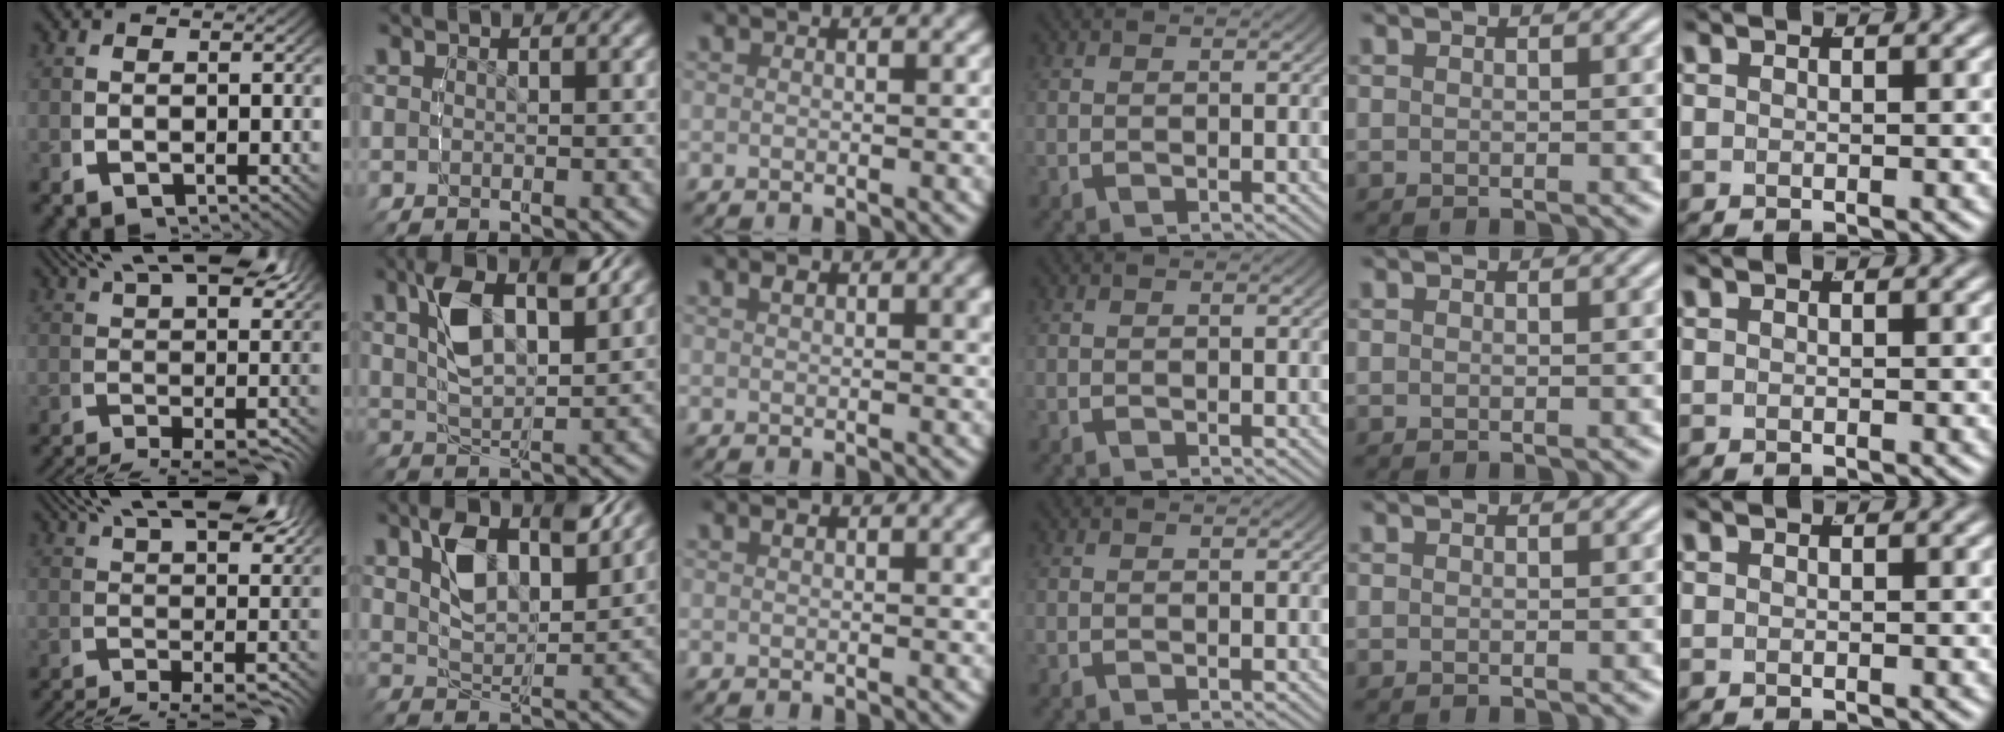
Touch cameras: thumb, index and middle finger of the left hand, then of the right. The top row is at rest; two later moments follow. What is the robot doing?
{"motion": "lift_and_place", "object": "glasses"}